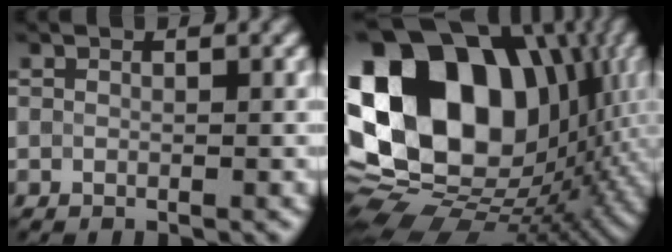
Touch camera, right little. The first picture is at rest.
{"total": 20.4, "force": [3.2, 14.6, 13.8], "torque": [-0.289, 0.023, 0.064]}